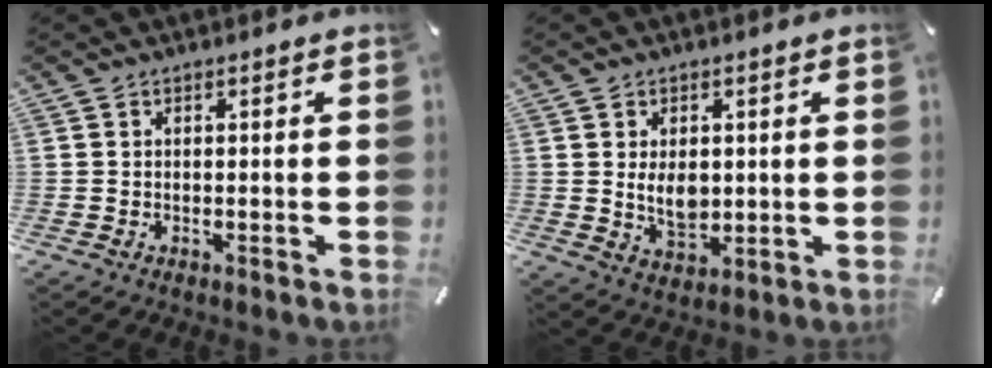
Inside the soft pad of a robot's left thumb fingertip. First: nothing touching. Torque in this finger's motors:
{"motor_torque": [0.72, 1.88, 0.04, 0.05, 0.13]}